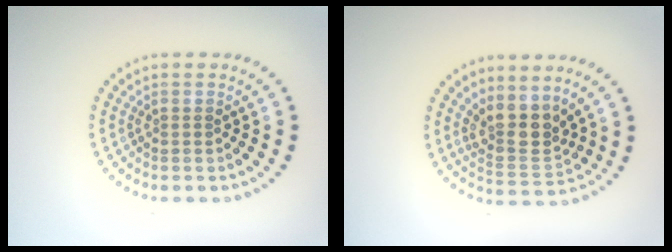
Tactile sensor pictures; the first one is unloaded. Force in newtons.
{"total": 3.7, "press": 2.9, "slide": 2.2}